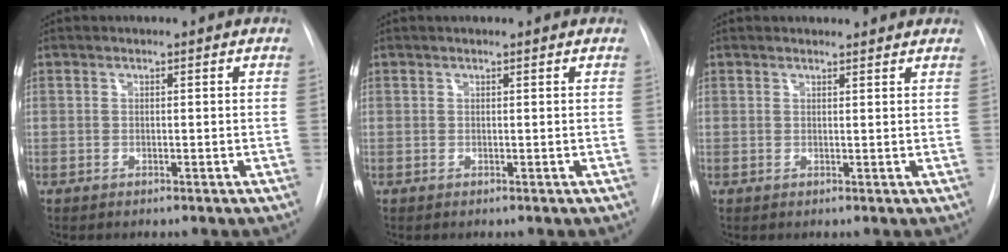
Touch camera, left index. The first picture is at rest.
{"total": 1.6, "force": [1.5, 0.1, 0.6], "torque": [-0.010, 0.019, 0.019]}
{"total": 3.9, "force": [3.8, 0.8, 0.5], "torque": [-0.008, 0.011, 0.038]}